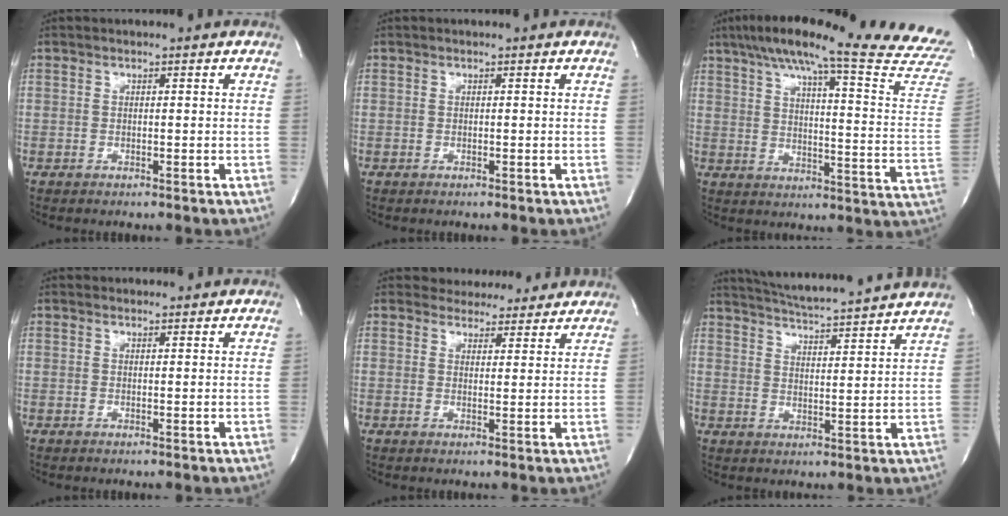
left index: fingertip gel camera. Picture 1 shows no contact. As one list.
[{"total": 0.0}, {"total": 29.3, "force": [26.0, -0.3, 13.6], "torque": [-0.196, -0.088, 0.317]}, {"total": 2.5, "force": [2.4, 0.7, 0.0], "torque": [-0.007, 0.011, 0.025]}, {"total": 7.0, "force": [6.5, 2.4, 0.6], "torque": [0.001, 0.000, 0.071]}, {"total": 15.3, "force": [14.3, -0.5, 5.4], "torque": [-0.103, -0.010, 0.197]}]